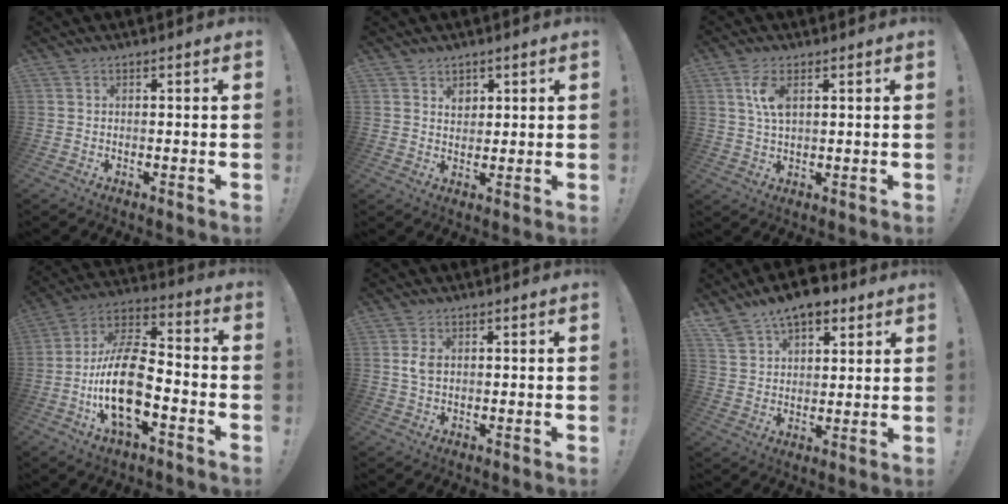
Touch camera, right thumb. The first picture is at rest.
{"total": 3.5, "force": [2.0, 2.6, 1.0], "torque": [-0.005, -0.010, 0.034]}
{"total": 6.2, "force": [2.1, 2.8, 5.2], "torque": [-0.099, -0.002, 0.033]}
{"total": 19.4, "force": [-5.5, 9.3, 16.1], "torque": [-0.310, 0.029, -0.091]}
{"total": 3.4, "force": [0.7, 2.0, 2.6], "torque": [-0.051, -0.001, 0.011]}
{"total": 10.8, "force": [7.7, 5.9, 4.8], "torque": [-0.076, -0.043, 0.144]}